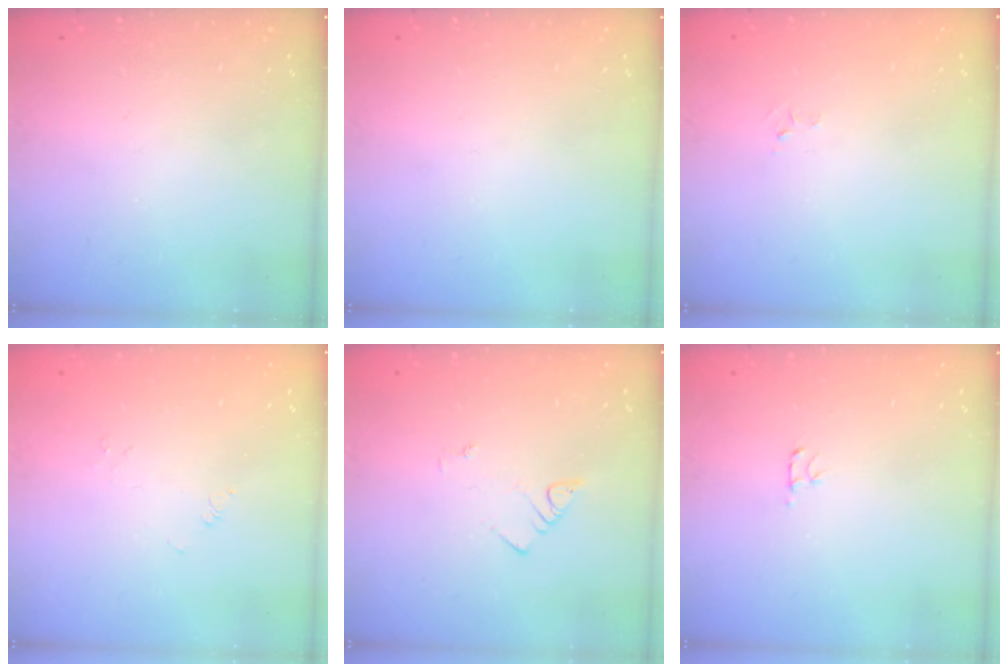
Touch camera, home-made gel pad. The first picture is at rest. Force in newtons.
{"total": 0.0}
{"total": 2.6, "press": 2.6, "slide": 0.4}
{"total": 0.0}
{"total": 2.1, "press": 2.1, "slide": 0.4}
{"total": 2.5, "press": 2.4, "slide": 0.3}